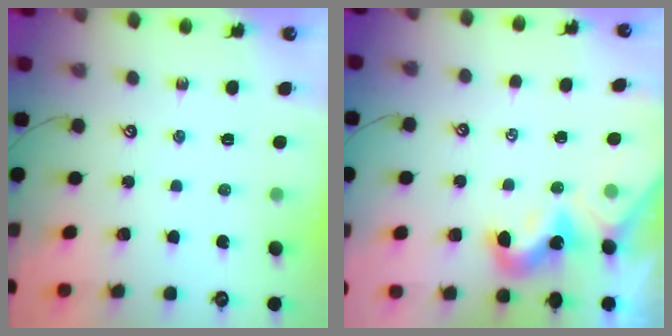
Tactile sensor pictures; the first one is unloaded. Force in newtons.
{"total": 2.1, "press": 2.0, "slide": 0.4}